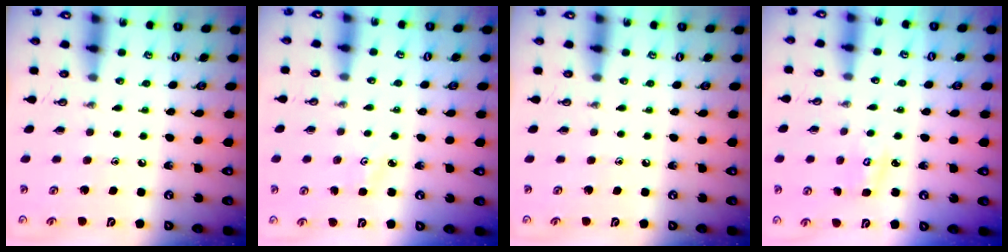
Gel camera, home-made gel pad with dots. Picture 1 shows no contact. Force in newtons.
{"total": 2.2, "press": 2.1, "slide": 0.3}
{"total": 0.0}
{"total": 3.8, "press": 3.8, "slide": 0.3}